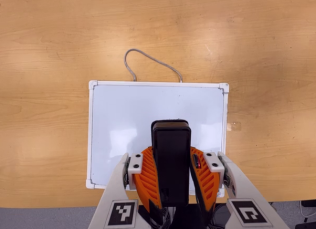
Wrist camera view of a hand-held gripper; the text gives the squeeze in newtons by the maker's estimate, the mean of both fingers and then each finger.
{"total": 8.8, "left": 7.0, "right": 10.6}